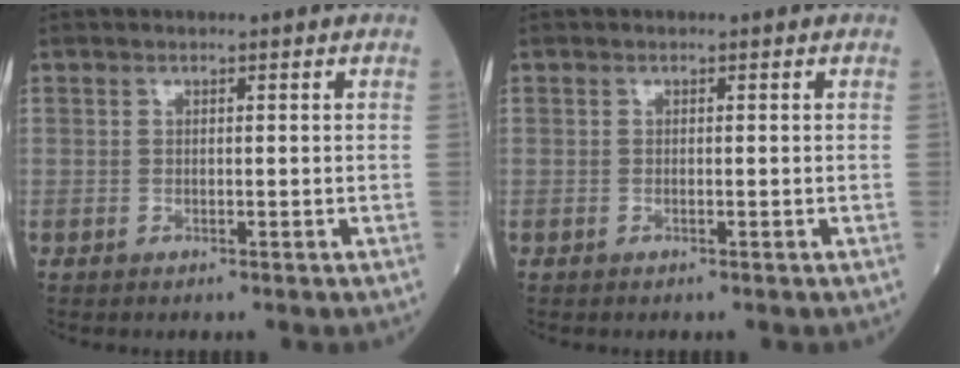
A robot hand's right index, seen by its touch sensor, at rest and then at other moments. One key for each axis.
{"total": 0.0}